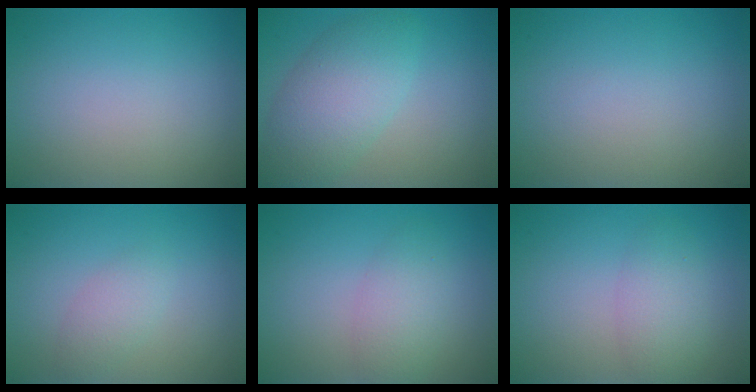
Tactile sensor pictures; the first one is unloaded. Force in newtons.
{"total": 5.8, "press": 5.8, "slide": 0.3}
{"total": 0.0}
{"total": 1.8, "press": 1.8, "slide": 0.1}
{"total": 2.8, "press": 2.8, "slide": 0.1}
{"total": 2.8, "press": 2.8, "slide": 0.1}